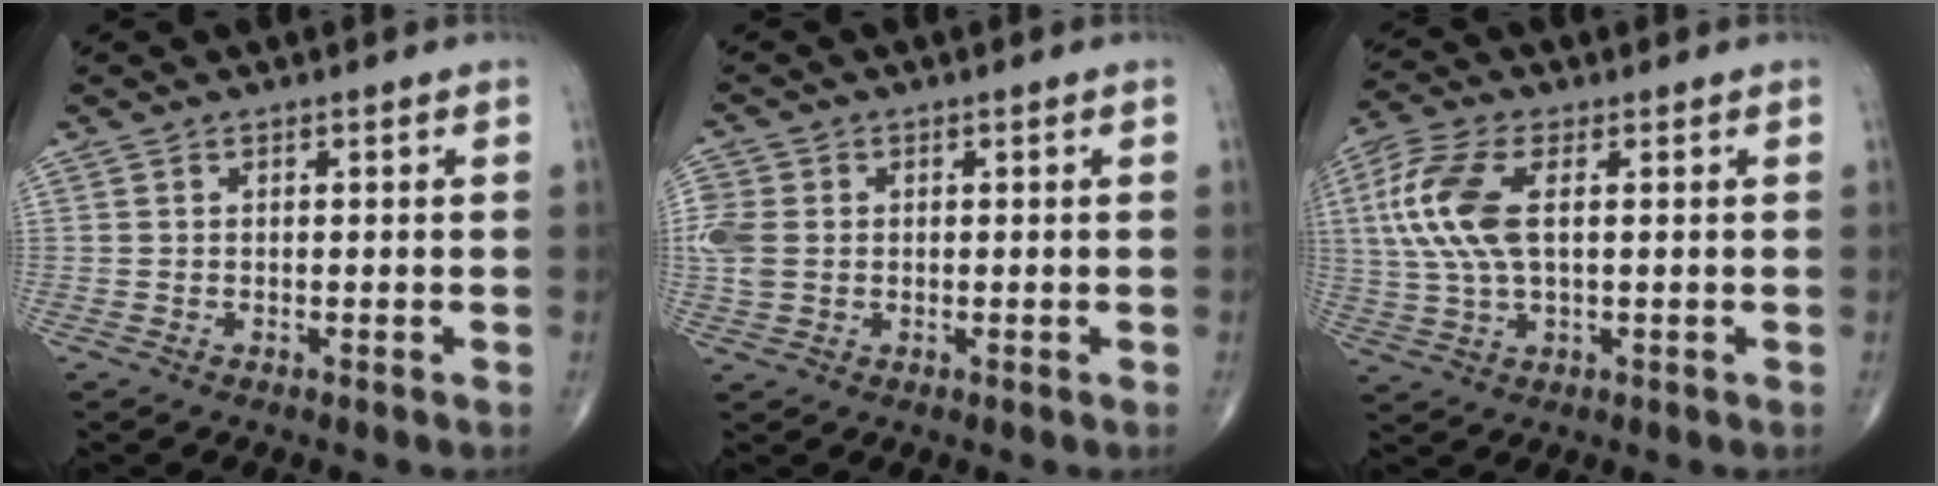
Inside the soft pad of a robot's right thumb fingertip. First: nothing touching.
{"total": 5.3, "force": [0.2, 4.2, 3.3], "torque": [-0.089, 0.006, 0.003]}
{"total": 11.9, "force": [2.2, 5.5, 10.3], "torque": [-0.249, 0.008, 0.045]}